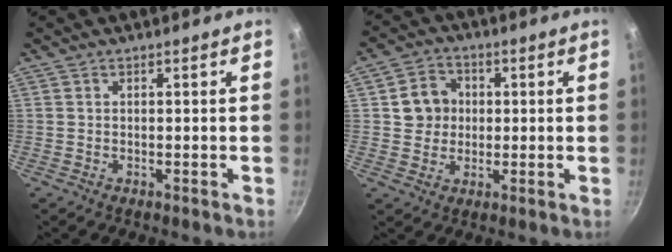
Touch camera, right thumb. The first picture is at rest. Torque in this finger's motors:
{"motor_torque": [-0.31, 0.33, -0.02, -0.01, 0.11]}